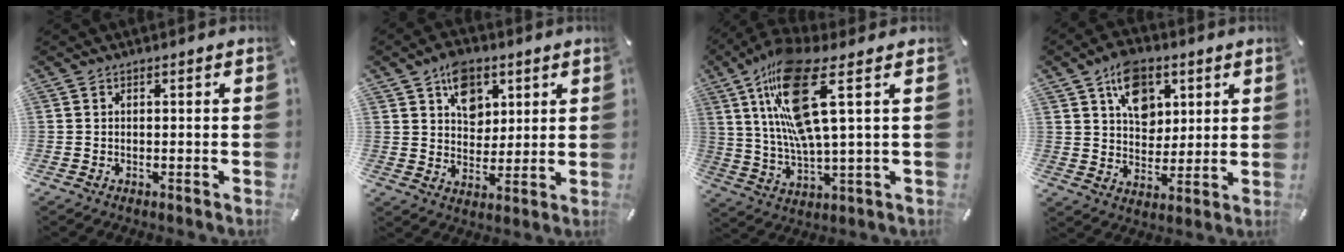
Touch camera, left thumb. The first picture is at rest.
{"total": 9.5, "force": [4.4, 7.2, 4.4], "torque": [-0.060, -0.010, 0.078]}
{"total": 18.0, "force": [7.2, 4.5, 15.8], "torque": [-0.330, -0.020, 0.111]}
{"total": 11.2, "force": [5.2, 8.2, 5.6], "torque": [-0.084, -0.010, 0.095]}